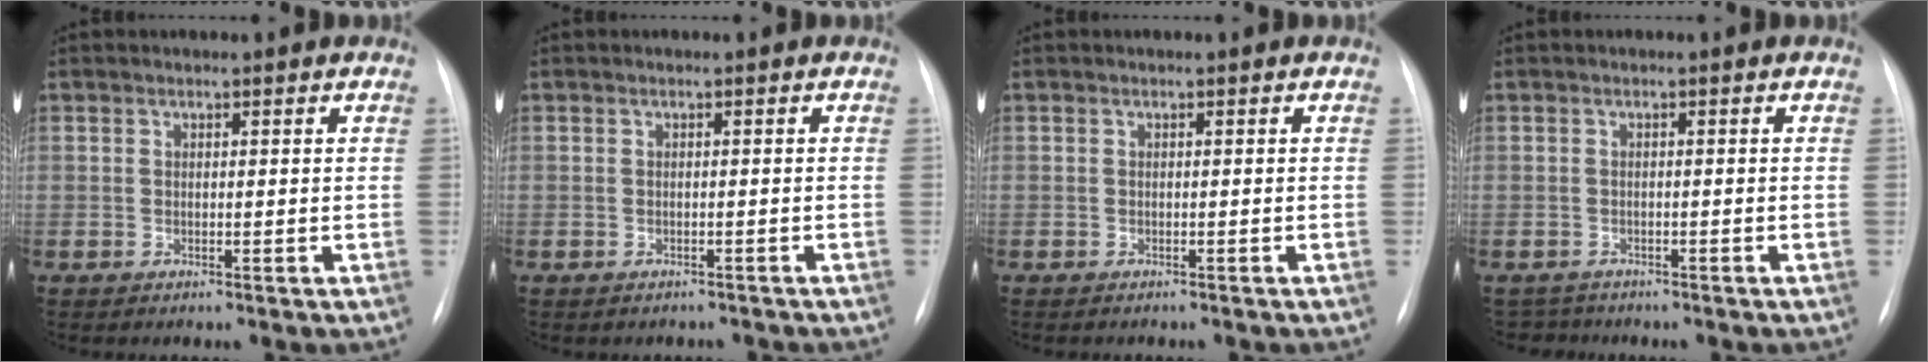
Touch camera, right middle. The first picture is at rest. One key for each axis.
{"total": 2.8, "fx": -2.5, "fy": 1.2, "fz": 0.3, "tx": -0.007, "ty": 0.003, "tz": -0.029}
{"total": 2.6, "fx": -2.2, "fy": 0.8, "fz": 1.1, "tx": -0.018, "ty": -0.005, "tz": -0.020}
{"total": 2.3, "fx": -2.0, "fy": 0.8, "fz": -0.7, "tx": 0.010, "ty": -0.004, "tz": -0.033}